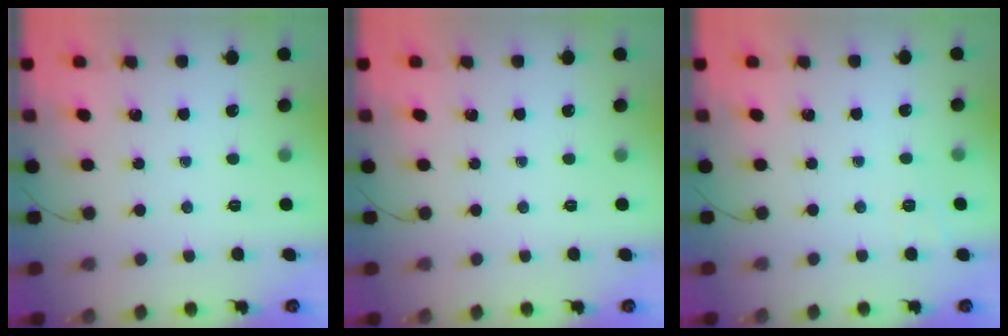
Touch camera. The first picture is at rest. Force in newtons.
{"total": 0.0}
{"total": 1.6, "press": 0.2, "slide": 1.6}